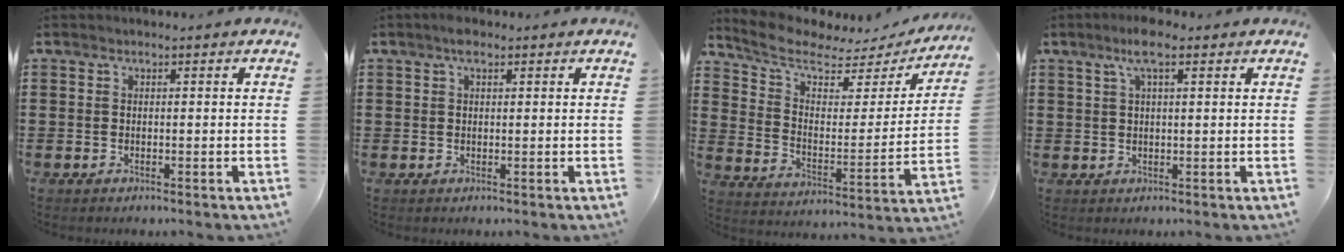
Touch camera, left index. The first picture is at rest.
{"total": 2.0, "force": [1.2, 0.8, 1.4], "torque": [-0.024, 0.002, 0.019]}
{"total": 6.4, "force": [5.0, 2.3, 3.3], "torque": [-0.089, -0.030, 0.083]}
{"total": 4.7, "force": [2.6, 1.0, 3.7], "torque": [-0.079, 0.007, 0.045]}